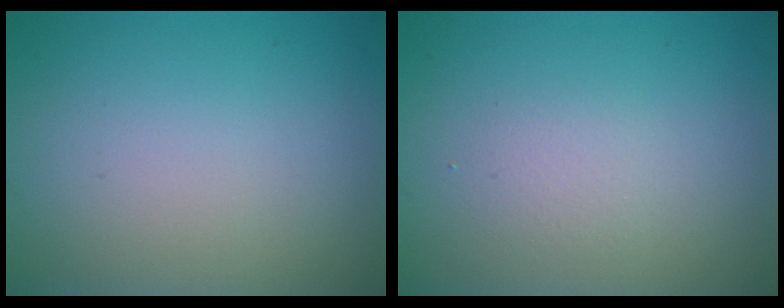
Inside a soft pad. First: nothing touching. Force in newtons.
{"total": 1.3, "press": 1.3, "slide": 0.2}